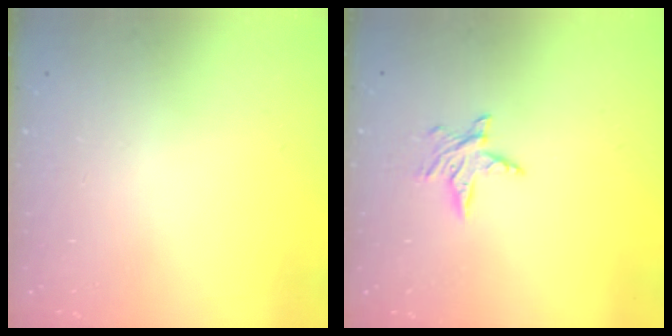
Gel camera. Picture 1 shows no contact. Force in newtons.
{"total": 5.7, "press": 5.7, "slide": 0.5}